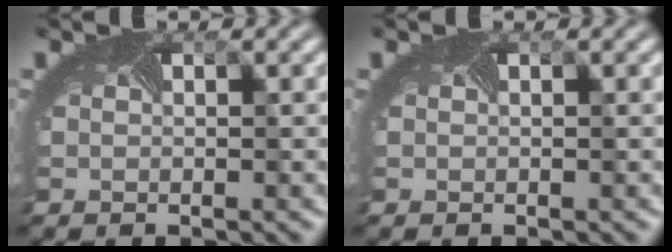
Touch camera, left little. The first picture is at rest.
{"total": 0.0}